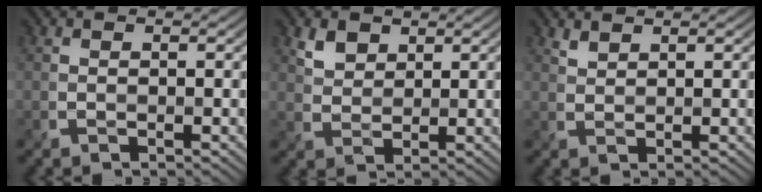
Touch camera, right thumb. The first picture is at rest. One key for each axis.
{"total": 3.0, "fx": 1.9, "fy": 1.8, "fz": 1.3, "tx": -0.033, "ty": -0.004, "tz": 0.043}
{"total": 1.4, "fx": 1.2, "fy": 0.3, "fz": 0.5, "tx": -0.016, "ty": 0.001, "tz": 0.030}